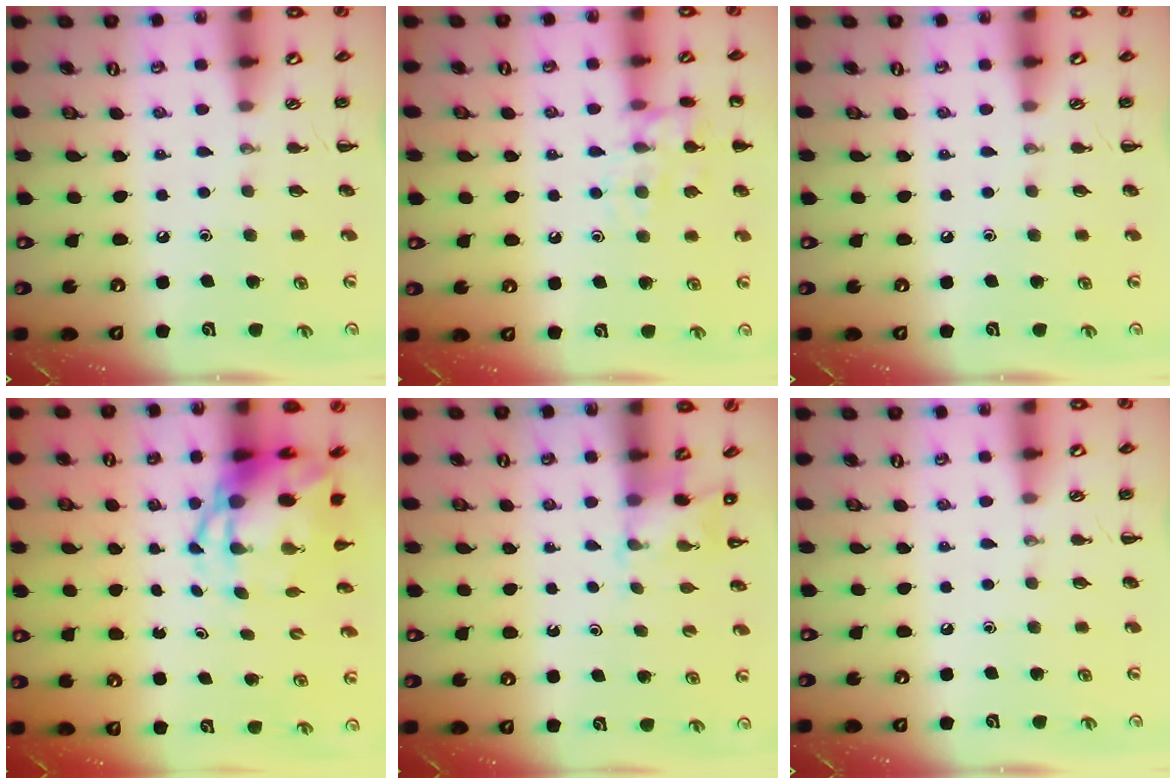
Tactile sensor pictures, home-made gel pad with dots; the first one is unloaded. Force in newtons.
{"total": 11.7, "press": 11.7, "slide": 0.7}
{"total": 0.0}
{"total": 7.1, "press": 6.8, "slide": 1.9}
{"total": 3.0, "press": 2.8, "slide": 1.0}
{"total": 0.0}